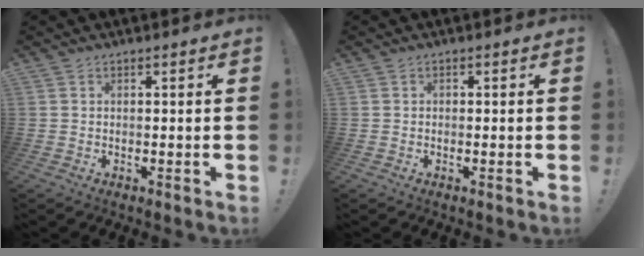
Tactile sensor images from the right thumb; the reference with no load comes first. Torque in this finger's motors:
{"motor_torque": [0.01, 0.18, 0.12, -0.25, -0.01]}